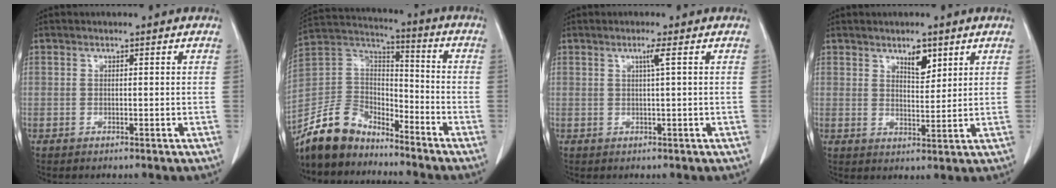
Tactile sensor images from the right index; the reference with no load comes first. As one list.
[{"total": 12.4, "force": [-10.8, 5.3, 3.0], "torque": [-0.073, 0.033, -0.211]}, {"total": 1.6, "force": [0.5, -0.5, 1.4], "torque": [-0.032, -0.002, 0.010]}, {"total": 3.9, "force": [2.5, 1.5, 2.6], "torque": [-0.043, -0.005, 0.043]}]